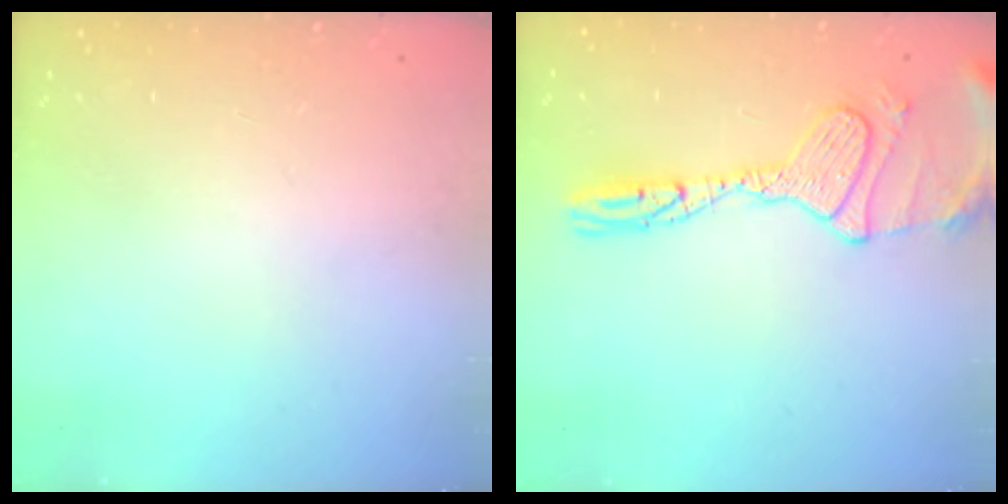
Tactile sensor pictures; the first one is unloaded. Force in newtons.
{"total": 14.9, "press": 14.7, "slide": 1.9}